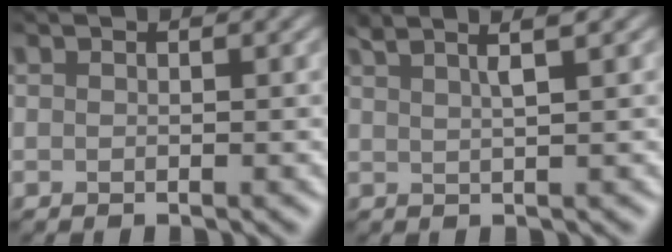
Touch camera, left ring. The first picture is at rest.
{"total": 4.1, "force": [2.6, 1.0, 2.9], "torque": [-0.026, 0.016, 0.019]}